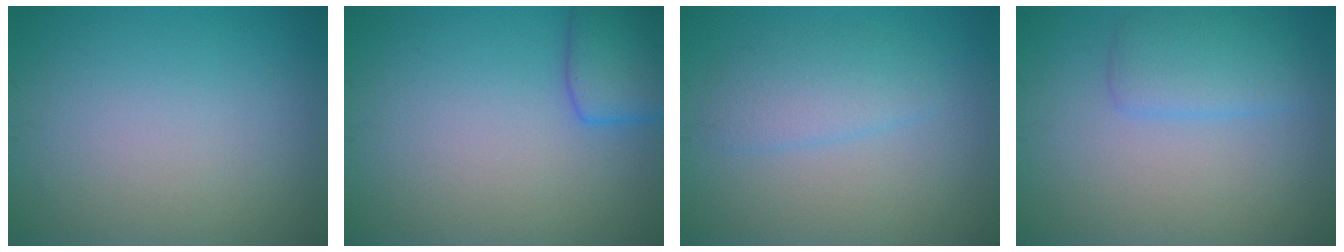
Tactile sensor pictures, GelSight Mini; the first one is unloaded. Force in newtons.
{"total": 3.9, "press": 3.8, "slide": 0.3}
{"total": 2.6, "press": 2.6, "slide": 0.1}
{"total": 2.8, "press": 2.8, "slide": 0.2}